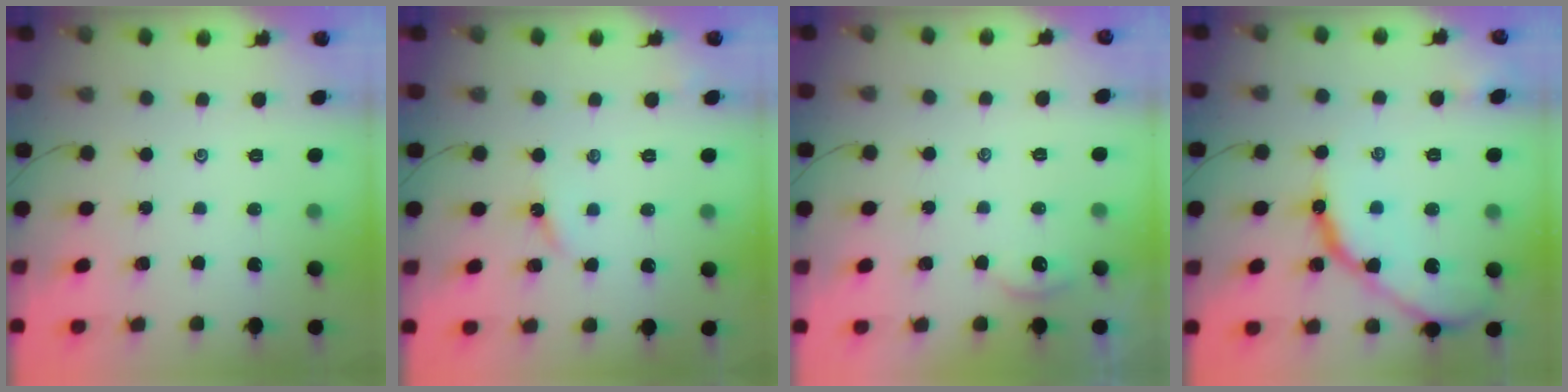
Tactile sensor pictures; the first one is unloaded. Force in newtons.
{"total": 4.6, "press": 4.6, "slide": 0.6}
{"total": 1.2, "press": 1.2, "slide": 0.2}
{"total": 14.2, "press": 14.2, "slide": 1.0}